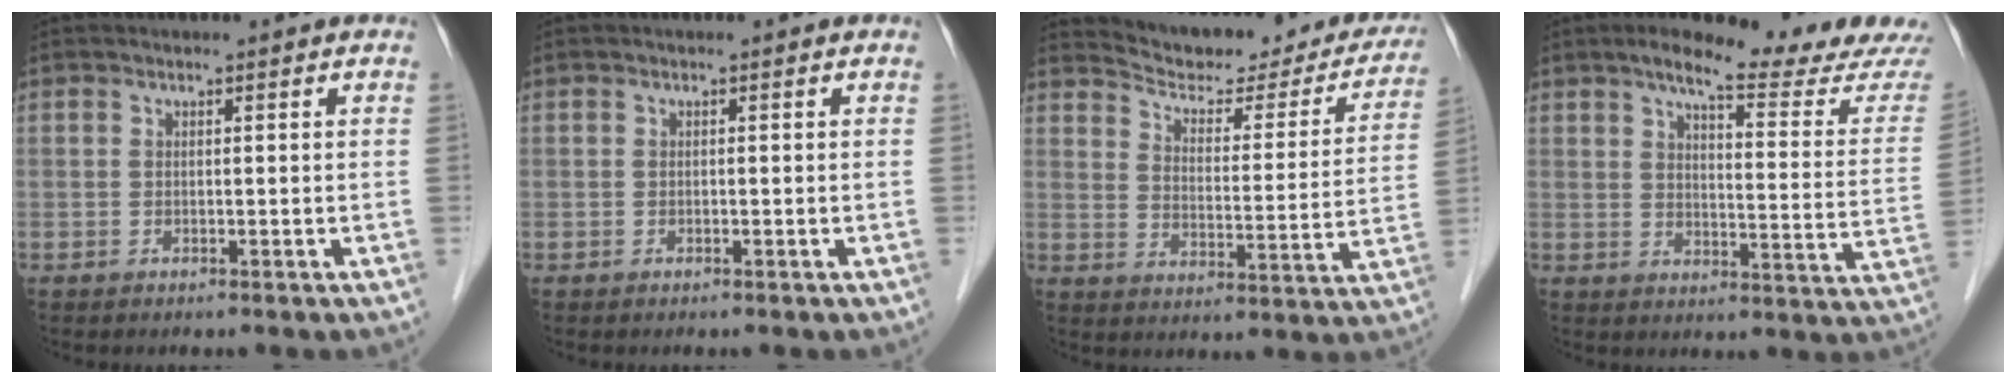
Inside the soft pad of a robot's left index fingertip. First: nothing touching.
{"total": 0.0}
{"total": 20.6, "force": [18.9, 5.3, 6.1], "torque": [-0.070, -0.032, 0.235]}
{"total": 16.1, "force": [14.1, 0.1, 7.6], "torque": [-0.103, -0.045, 0.171]}